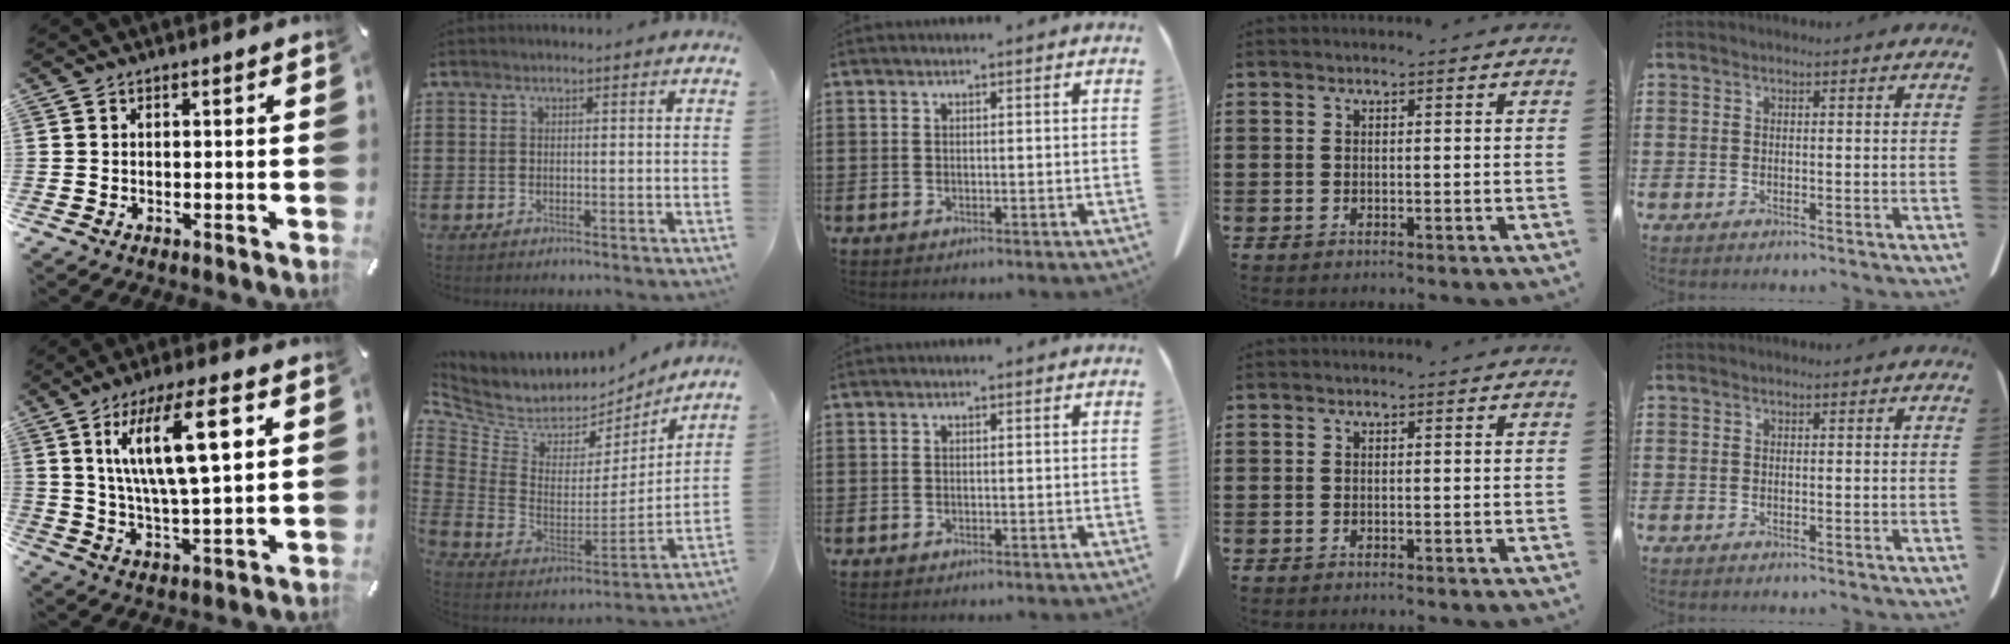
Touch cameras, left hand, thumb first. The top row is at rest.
{"thumb": {"total": 16.7, "force": [6.7, 4.8, 14.5], "torque": [-0.269, -0.005, 0.101]}, "index": {"total": 5.8, "force": [4.6, 3.4, 0.9], "torque": [-0.054, -0.043, 0.082]}}